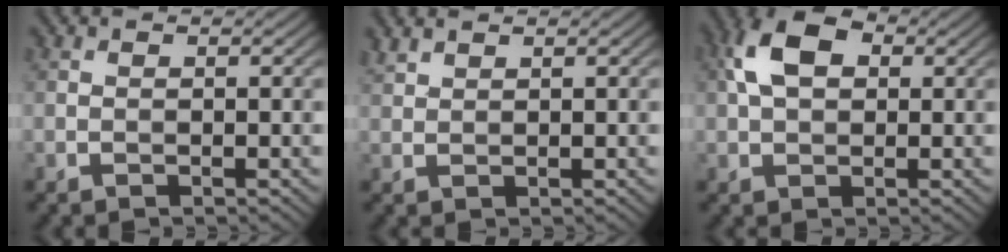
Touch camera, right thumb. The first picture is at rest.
{"total": 1.5, "force": [1.3, 0.4, 0.5], "torque": [-0.016, 0.004, 0.035]}
{"total": 6.9, "force": [1.8, 4.5, 5.0], "torque": [-0.108, 0.015, 0.024]}